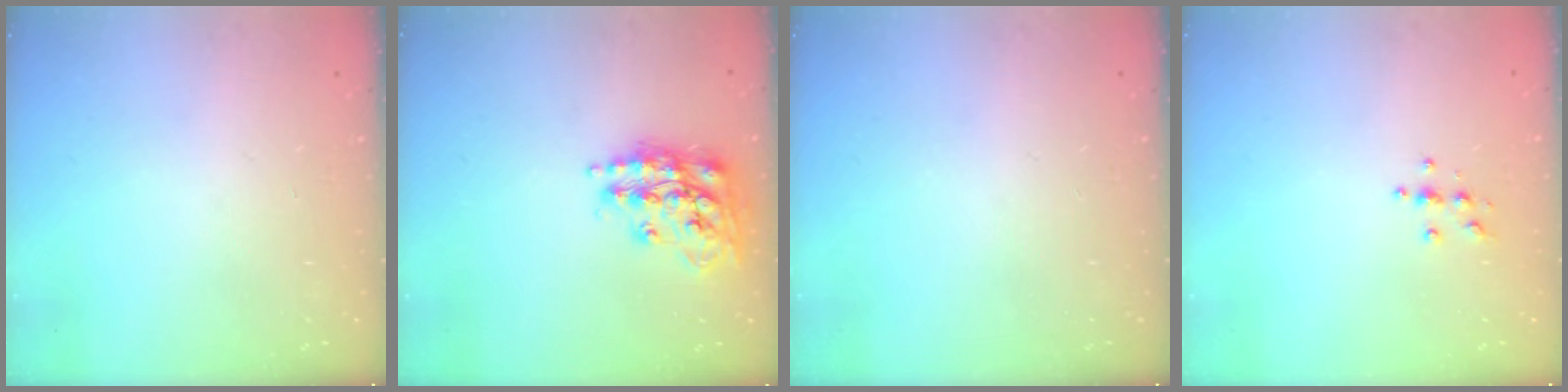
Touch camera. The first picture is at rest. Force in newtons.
{"total": 16.5, "press": 16.5, "slide": 1.1}
{"total": 0.0}
{"total": 3.7, "press": 3.7, "slide": 0.4}